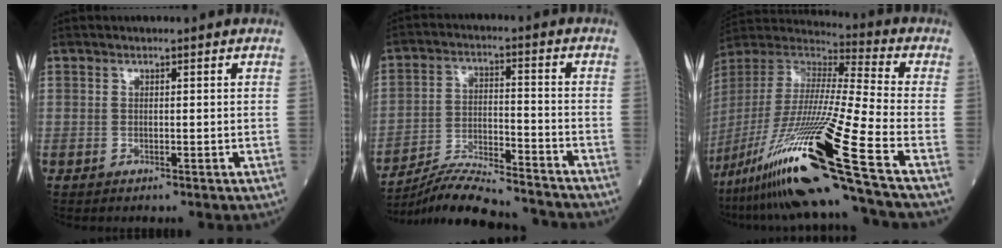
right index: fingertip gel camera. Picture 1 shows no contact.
{"total": 15.8, "force": [-14.9, 1.1, 5.0], "torque": [-0.098, 0.001, -0.237]}
{"total": 27.6, "force": [-16.6, -1.7, 22.0], "torque": [-0.443, -0.051, -0.311]}